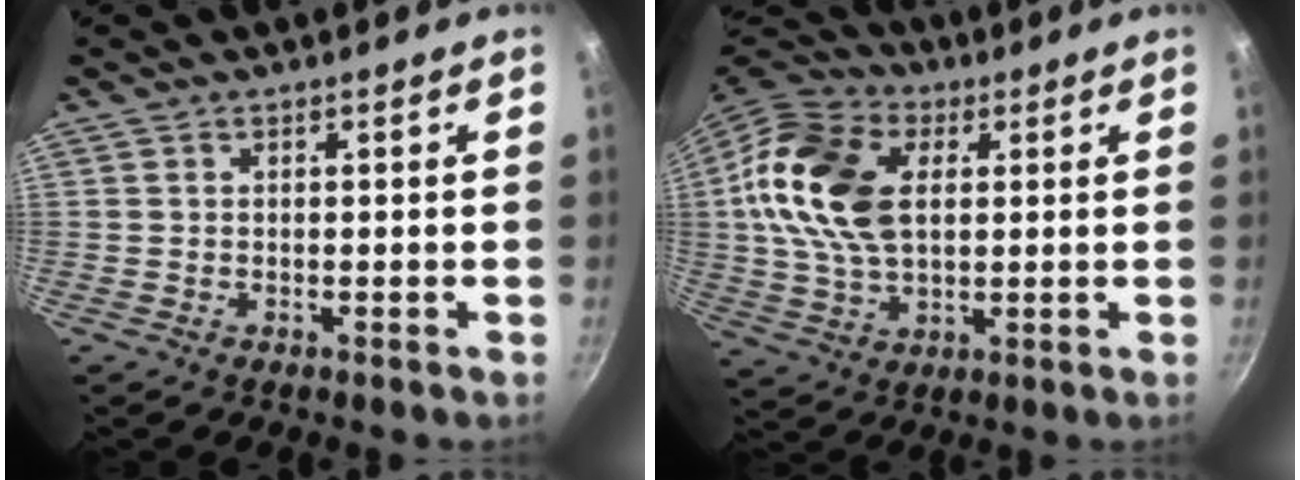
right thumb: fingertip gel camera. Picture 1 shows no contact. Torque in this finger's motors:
{"motor_torque": [-1.21, 1.83, 1.20, 0.42, 0.21]}